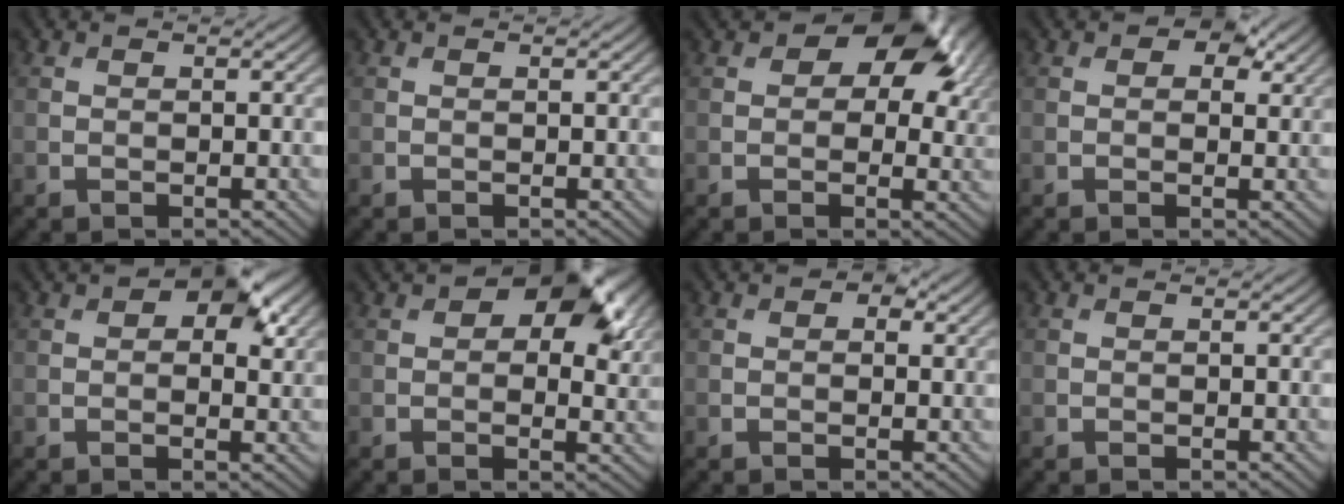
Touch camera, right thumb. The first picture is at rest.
{"total": 0.0}
{"total": 10.4, "force": [4.7, 6.1, 7.0], "torque": [-0.085, 0.006, 0.071]}
{"total": 3.5, "force": [1.8, 2.2, 2.2], "torque": [-0.025, -0.004, 0.018]}
{"total": 6.5, "force": [2.9, 3.4, 4.7], "torque": [-0.061, 0.003, 0.036]}
{"total": 9.8, "force": [4.4, 5.2, 7.0], "torque": [-0.097, 0.004, 0.068]}
{"total": 1.8, "force": [0.8, 1.1, 1.1], "torque": [-0.012, -0.004, 0.005]}
{"total": 0.0}